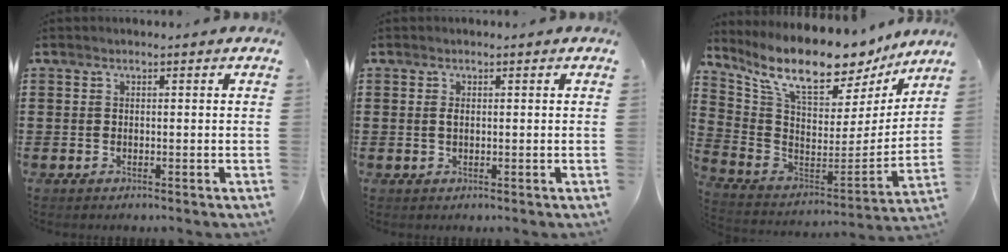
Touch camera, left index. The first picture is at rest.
{"total": 0.9, "force": [0.2, 0.4, 0.8], "torque": [-0.018, 0.001, 0.003]}
{"total": 12.1, "force": [9.8, 3.2, 6.2], "torque": [-0.150, -0.074, 0.168]}